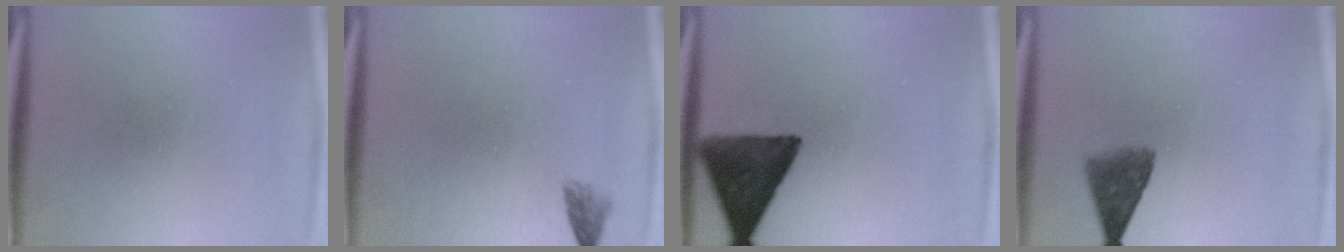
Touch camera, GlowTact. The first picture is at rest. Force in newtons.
{"total": 1.5}
{"total": 13.0}
{"total": 5.4}